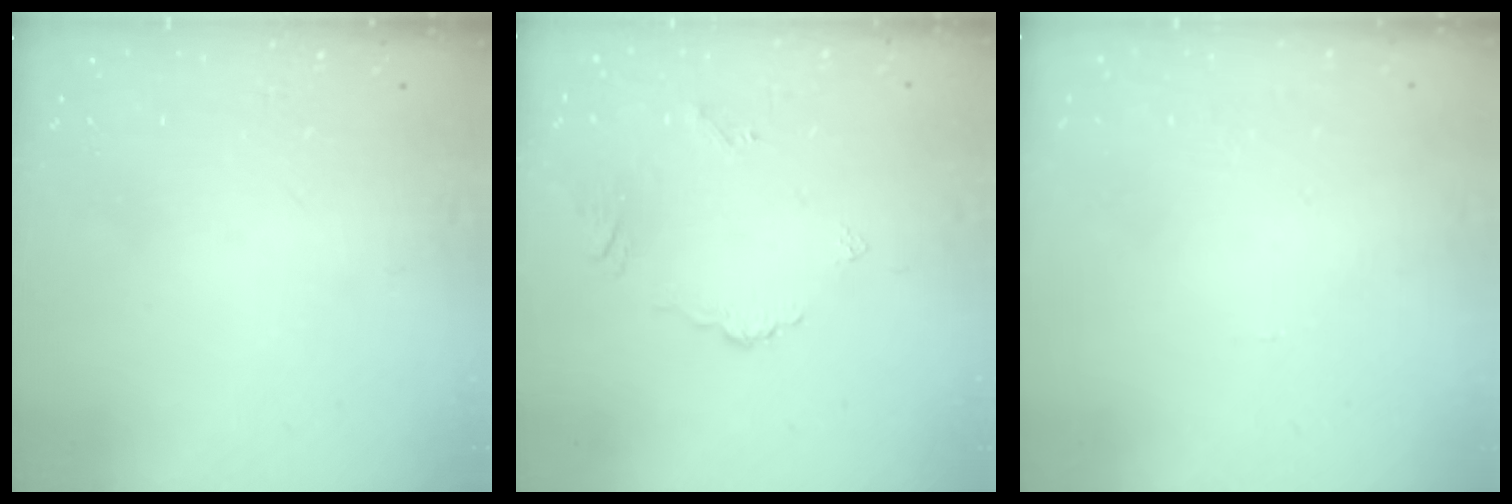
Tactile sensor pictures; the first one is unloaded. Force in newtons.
{"total": 3.0, "press": 2.9, "slide": 0.6}
{"total": 0.5, "press": 0.5, "slide": 0.2}